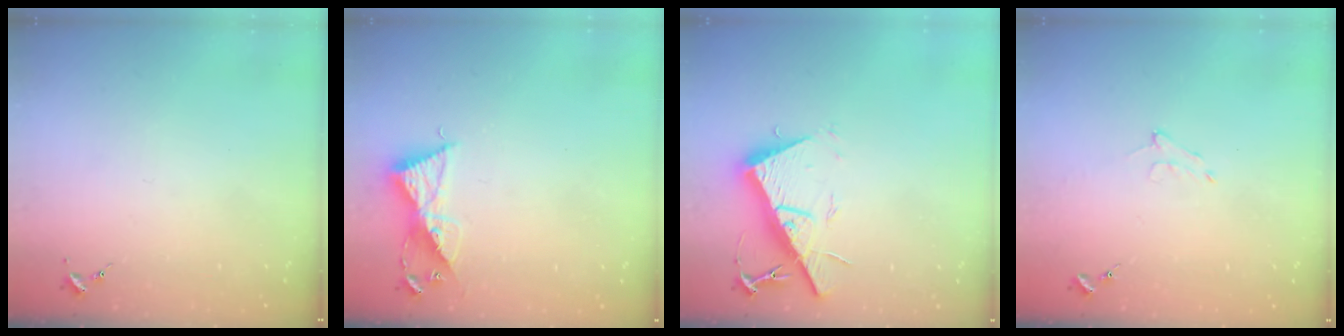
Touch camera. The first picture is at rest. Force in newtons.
{"total": 8.8, "press": 8.7, "slide": 0.5}
{"total": 14.3, "press": 14.3, "slide": 0.4}
{"total": 5.4, "press": 5.3, "slide": 0.8}